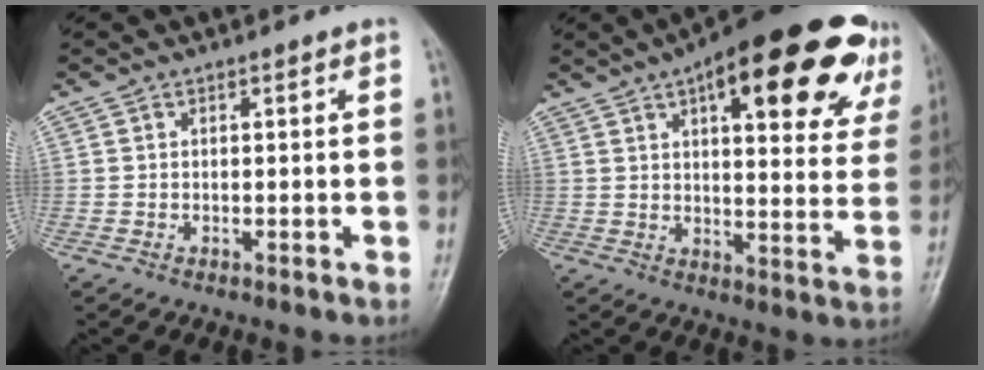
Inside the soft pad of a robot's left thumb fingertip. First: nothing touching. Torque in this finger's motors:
{"motor_torque": [0.84, 0.83, 1.59, -1.18, 0.11]}